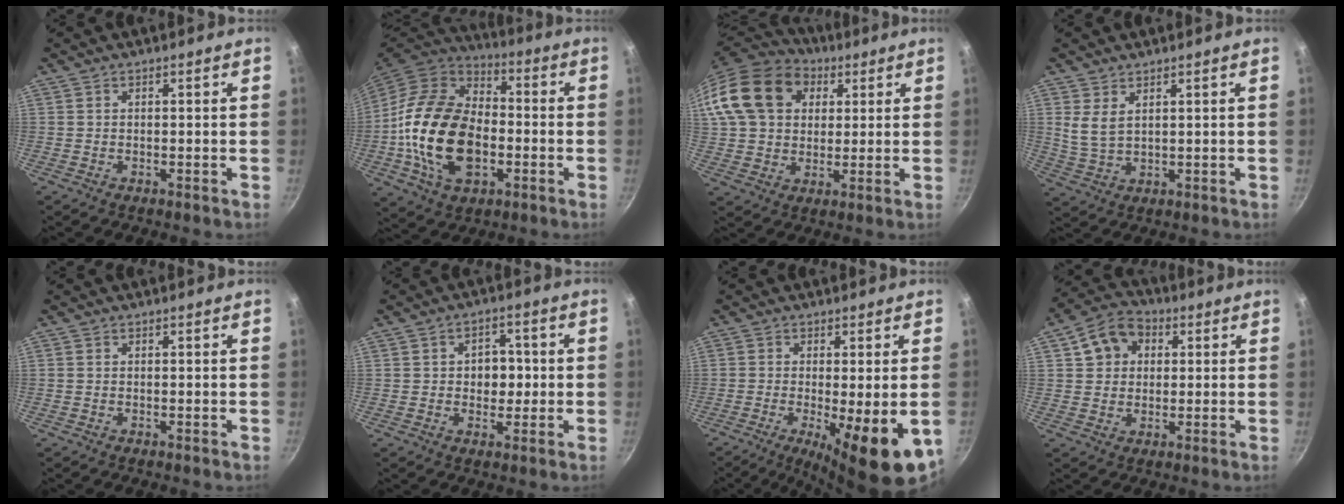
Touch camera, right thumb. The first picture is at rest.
{"total": 23.1, "force": [-3.6, 15.0, 17.2], "torque": [-0.295, 0.028, -0.068]}
{"total": 19.4, "force": [6.0, 14.7, 11.0], "torque": [-0.195, 0.016, 0.099]}
{"total": 4.5, "force": [2.1, 2.3, 3.2], "torque": [-0.060, -0.020, 0.047]}
{"total": 0.0}
{"total": 5.7, "force": [0.1, 4.5, 3.5], "torque": [-0.013, 0.005, -0.002]}
{"total": 13.7, "force": [-3.9, 3.3, 12.7], "torque": [-0.183, -0.017, -0.048]}
{"total": 9.3, "force": [2.7, 7.5, 4.8], "torque": [-0.057, 0.012, 0.033]}